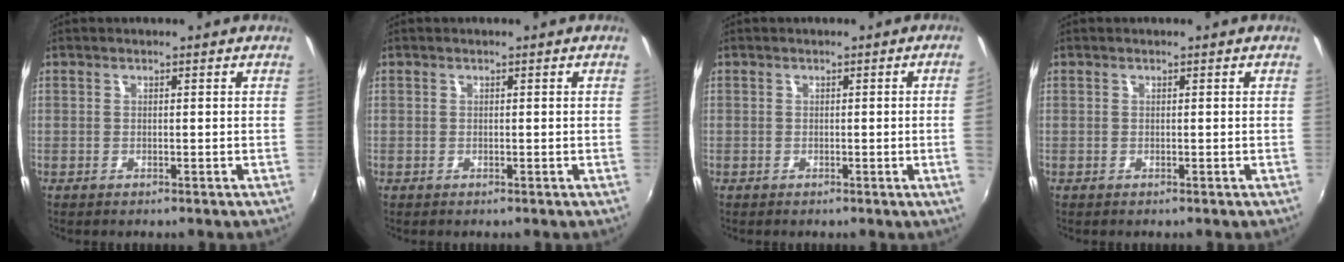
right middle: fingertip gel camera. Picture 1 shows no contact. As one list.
[{"total": 0.0}, {"total": 2.2, "force": [0.0, -1.3, 1.8], "torque": [-0.024, -0.011, 0.003]}, {"total": 0.0}]